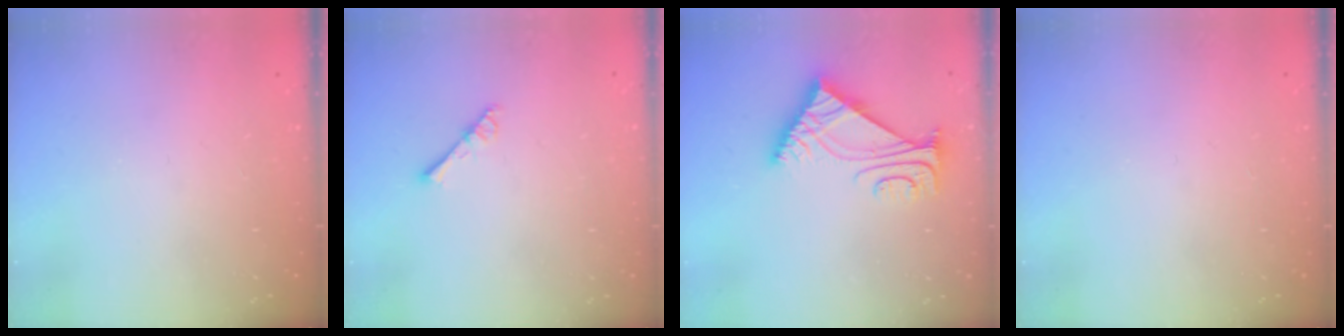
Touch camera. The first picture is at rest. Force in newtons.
{"total": 3.3, "press": 3.3, "slide": 0.3}
{"total": 6.7, "press": 6.6, "slide": 0.9}
{"total": 0.0}